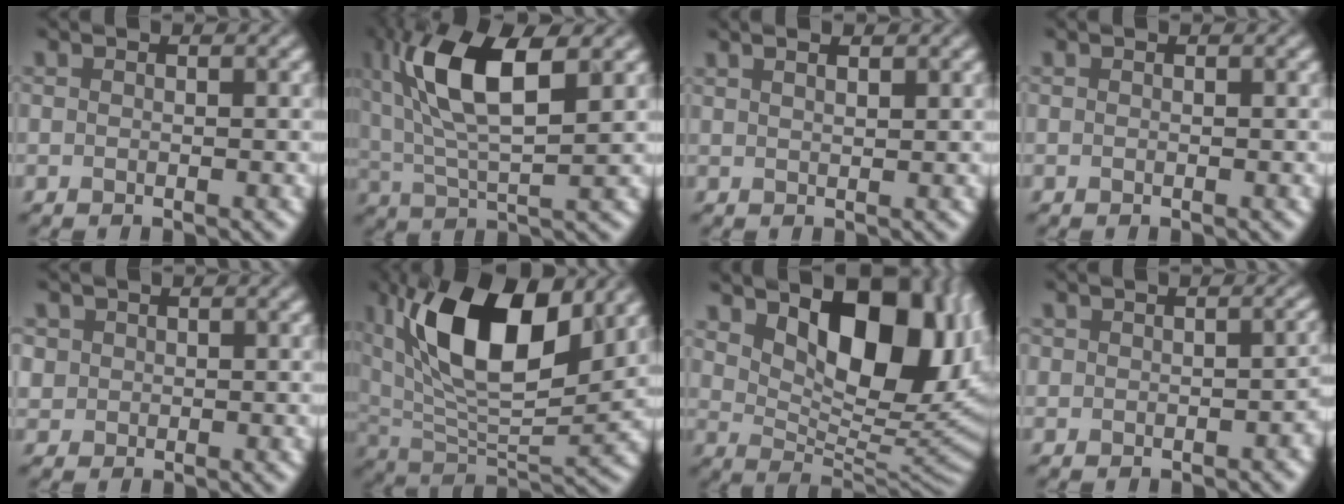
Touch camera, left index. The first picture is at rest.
{"total": 9.6, "force": [3.2, 3.2, 8.5], "torque": [-0.173, 0.011, 0.056]}
{"total": 1.7, "force": [1.3, 0.3, 1.1], "torque": [-0.010, 0.007, 0.009]}
{"total": 0.0}
{"total": 1.7, "force": [0.6, 1.5, 0.5], "torque": [-0.018, 0.003, 0.023]}
{"total": 12.9, "force": [4.7, 5.9, 10.5], "torque": [-0.180, 0.005, 0.083]}
{"total": 12.1, "force": [4.5, 6.5, 9.2], "torque": [-0.125, -0.010, 0.077]}
{"total": 2.6, "force": [-0.4, 2.1, 1.5], "torque": [-0.006, 0.000, -0.010]}